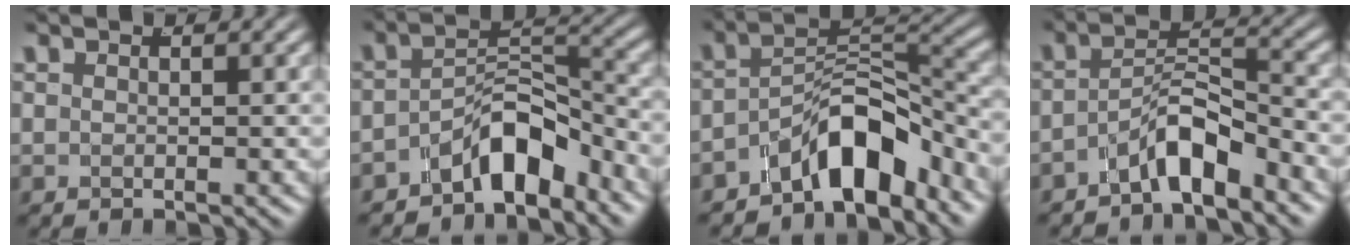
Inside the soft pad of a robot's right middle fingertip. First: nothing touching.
{"total": 5.9, "force": [-4.4, 2.1, 3.3], "torque": [-0.036, -0.001, -0.071]}
{"total": 7.4, "force": [-4.9, 2.8, 4.8], "torque": [-0.060, 0.003, -0.078]}
{"total": 4.9, "force": [-3.6, 1.5, 3.0], "torque": [-0.040, -0.003, -0.057]}